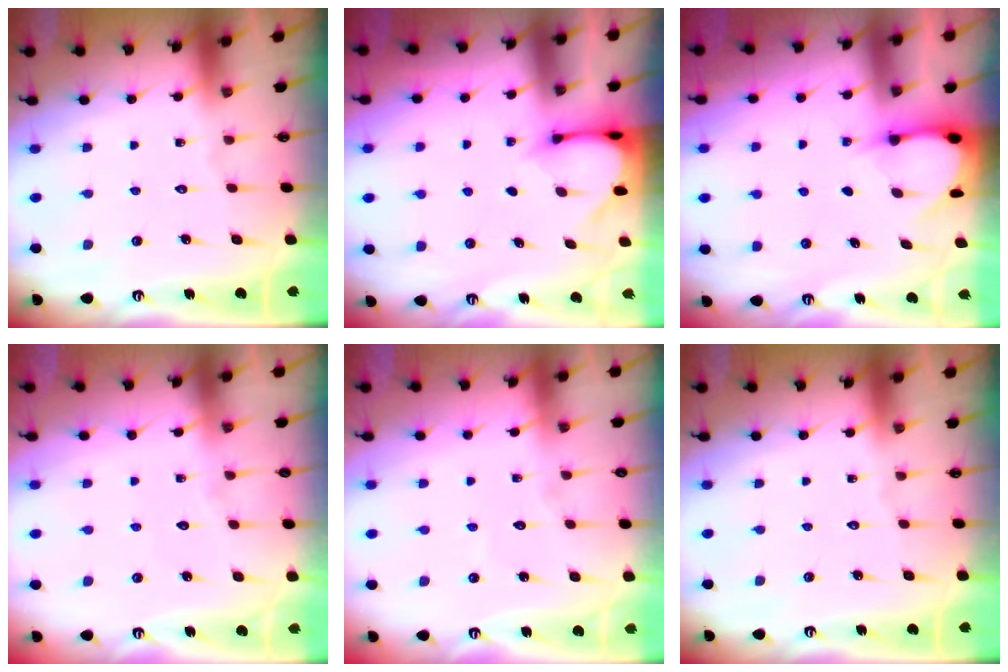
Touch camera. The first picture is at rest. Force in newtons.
{"total": 3.2, "press": 3.2, "slide": 0.3}
{"total": 3.1, "press": 3.1, "slide": 0.3}
{"total": 3.9, "press": 3.9, "slide": 0.3}
{"total": 4.0, "press": 4.0, "slide": 0.3}
{"total": 0.0}